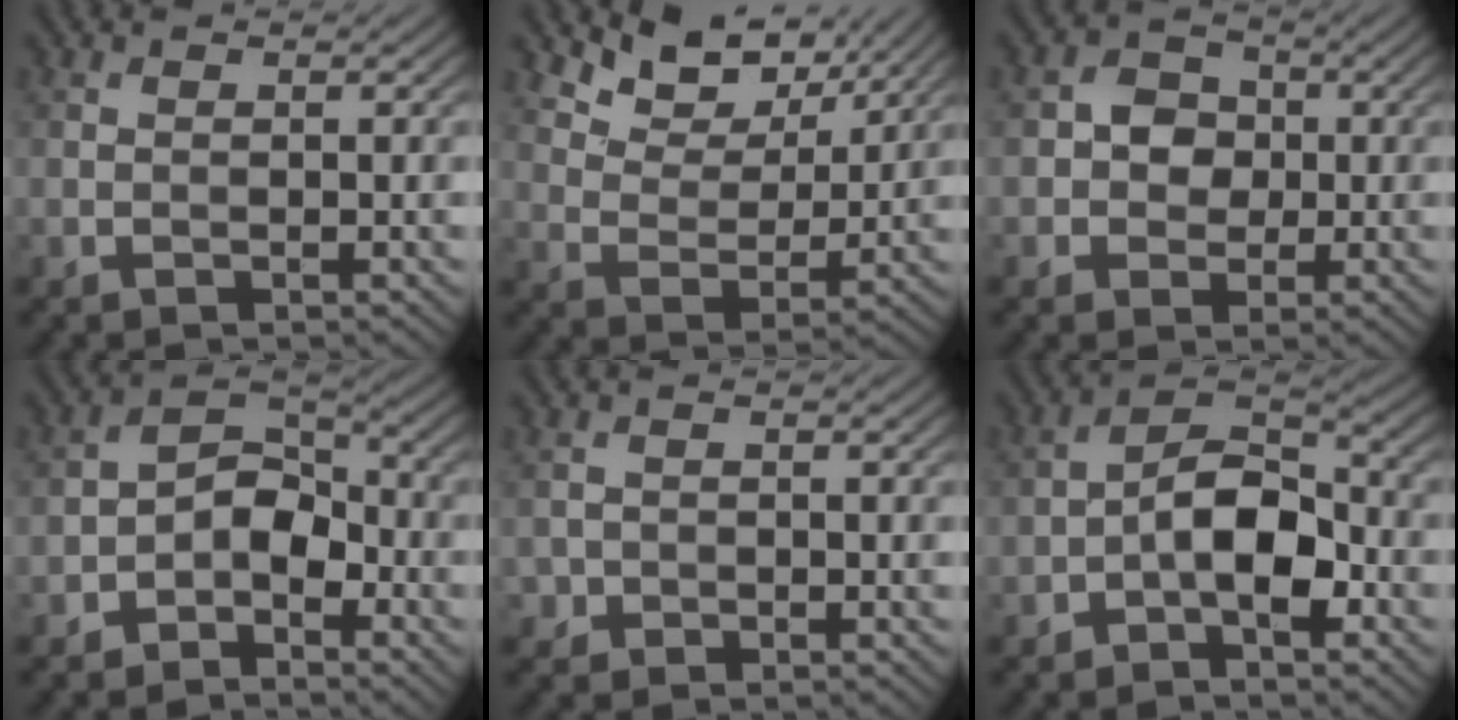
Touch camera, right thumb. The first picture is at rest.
{"total": 7.8, "force": [5.7, 3.8, 3.6], "torque": [-0.079, -0.007, 0.105]}
{"total": 4.1, "force": [-0.1, 3.7, 1.8], "torque": [-0.031, 0.002, -0.019]}
{"total": 5.3, "force": [-2.7, 3.3, 3.0], "torque": [-0.043, 0.014, -0.062]}
{"total": 1.3, "force": [-0.4, 1.2, 0.0], "torque": [0.005, -0.004, -0.013]}
{"total": 6.7, "force": [-2.4, 3.4, 5.3], "torque": [-0.083, 0.022, -0.053]}